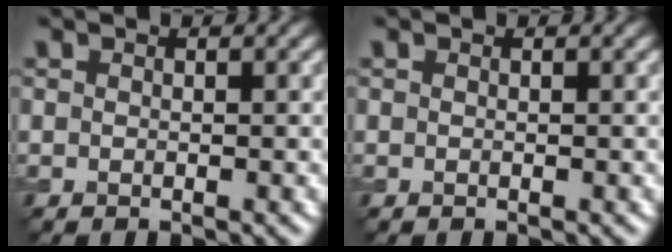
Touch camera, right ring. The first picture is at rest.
{"total": 0.0}